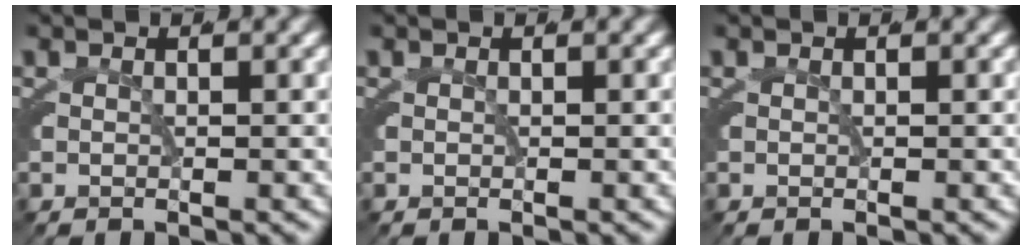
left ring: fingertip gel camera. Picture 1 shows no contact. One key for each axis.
{"total": 0.0}
{"total": 0.0}